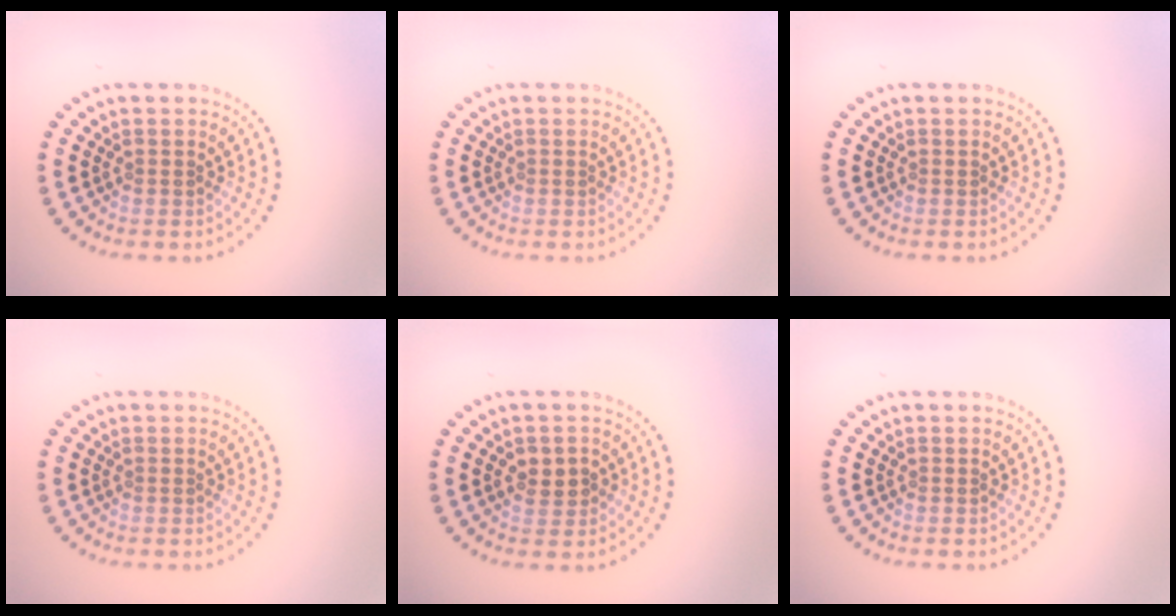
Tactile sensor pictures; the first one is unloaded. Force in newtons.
{"total": 0.0}
{"total": 0.0}
{"total": 0.0}
{"total": 2.3, "press": 2.3, "slide": 0.3}
{"total": 0.0}